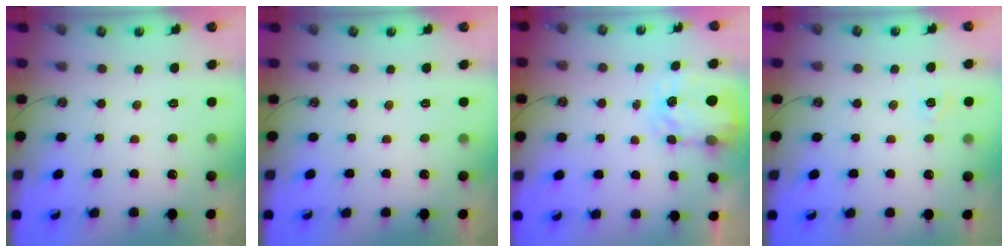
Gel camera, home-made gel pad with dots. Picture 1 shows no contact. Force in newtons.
{"total": 0.0}
{"total": 3.6, "press": 3.6, "slide": 0.6}
{"total": 4.6, "press": 4.5, "slide": 0.6}